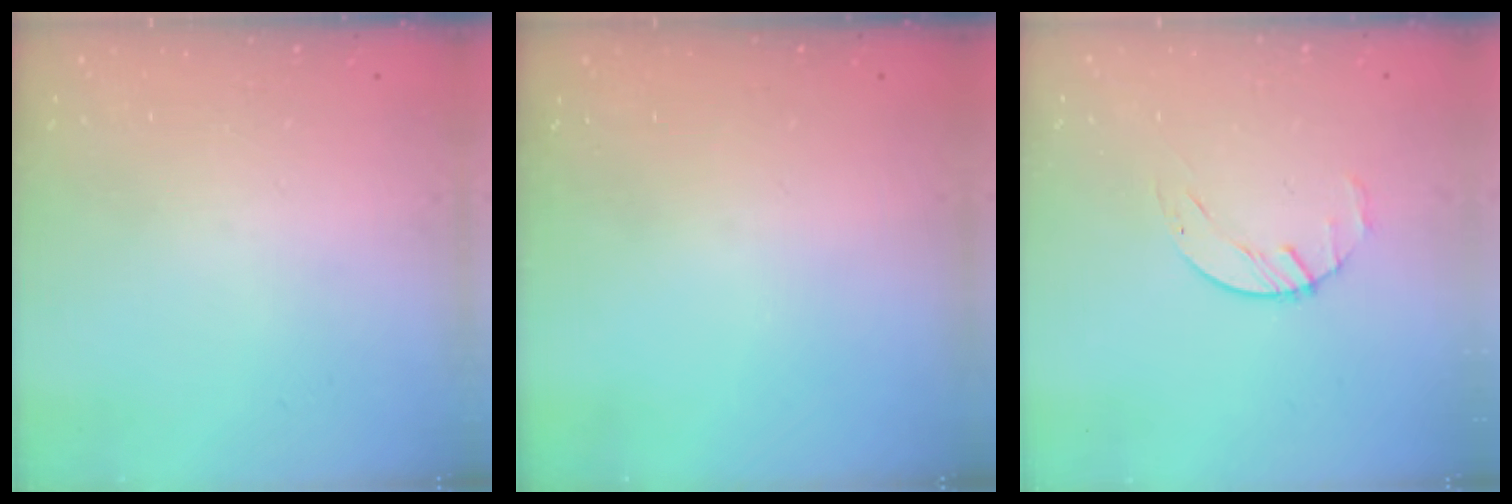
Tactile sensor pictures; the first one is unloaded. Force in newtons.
{"total": 0.0}
{"total": 1.6, "press": 1.6, "slide": 0.3}